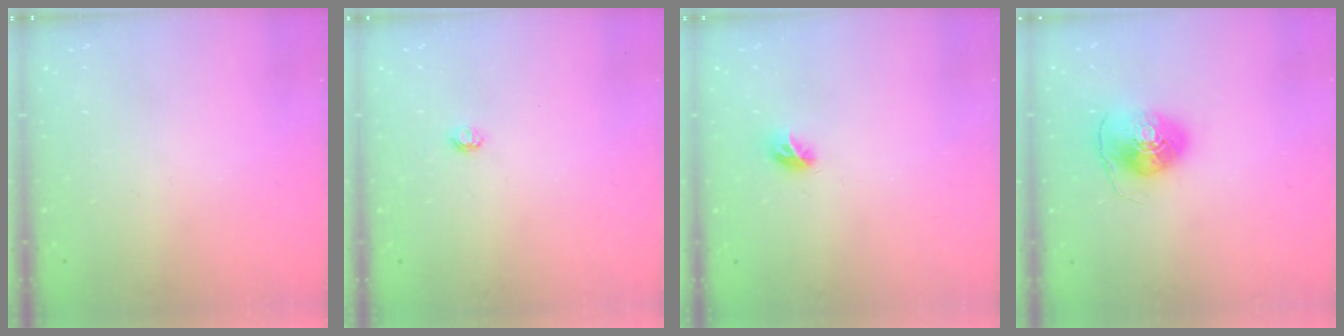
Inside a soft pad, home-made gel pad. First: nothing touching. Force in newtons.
{"total": 3.9, "press": 3.9, "slide": 0.5}
{"total": 5.8, "press": 5.8, "slide": 0.5}
{"total": 9.8, "press": 9.7, "slide": 1.4}